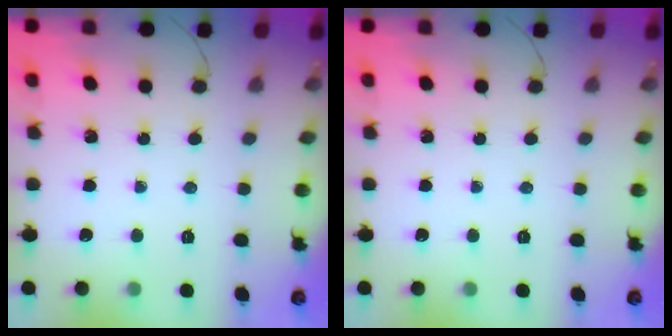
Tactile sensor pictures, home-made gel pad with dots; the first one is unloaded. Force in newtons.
{"total": 0.0}